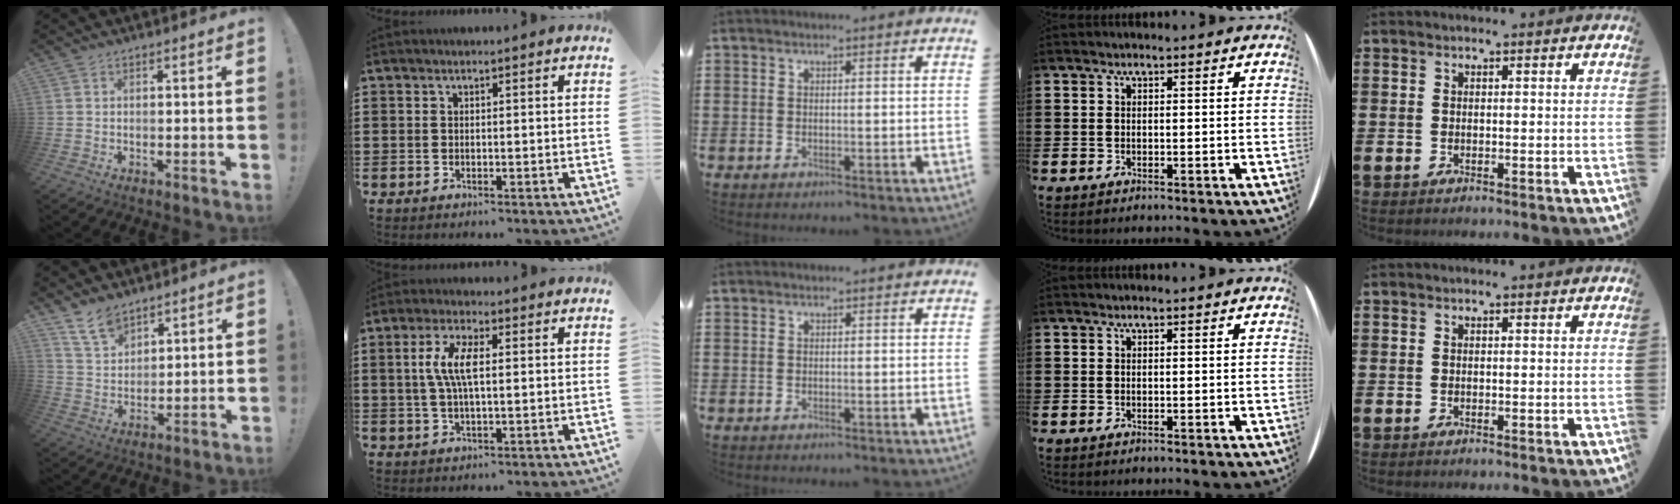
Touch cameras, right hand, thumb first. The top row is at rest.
{"thumb": {"total": 8.5, "force": [7.0, 3.8, 2.8], "torque": [-0.060, -0.042, 0.137]}, "index": {"total": 6.3, "force": [0.7, 2.2, 5.9], "torque": [-0.129, 0.005, 0.004]}}